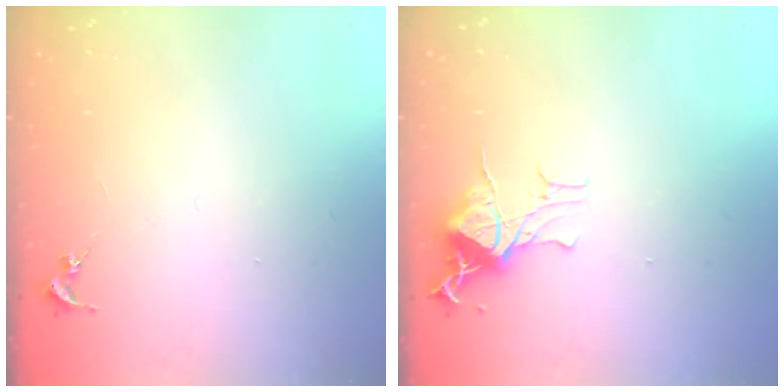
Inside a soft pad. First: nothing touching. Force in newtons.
{"total": 11.3, "press": 11.3, "slide": 0.9}